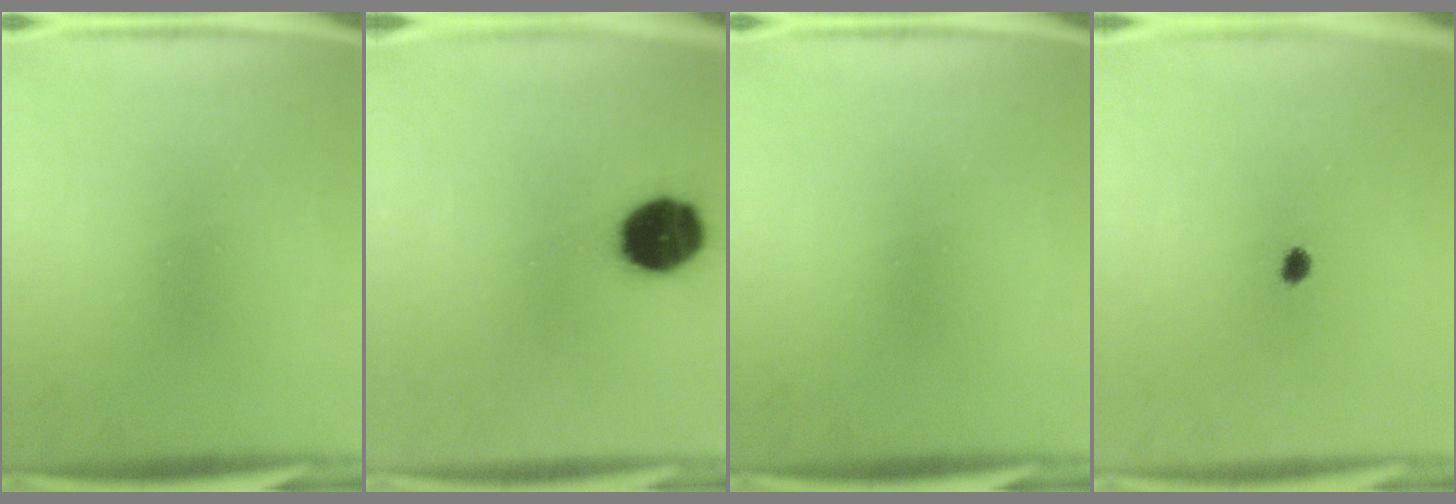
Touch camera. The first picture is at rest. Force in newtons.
{"total": 14.4}
{"total": 0.0}
{"total": 1.8}